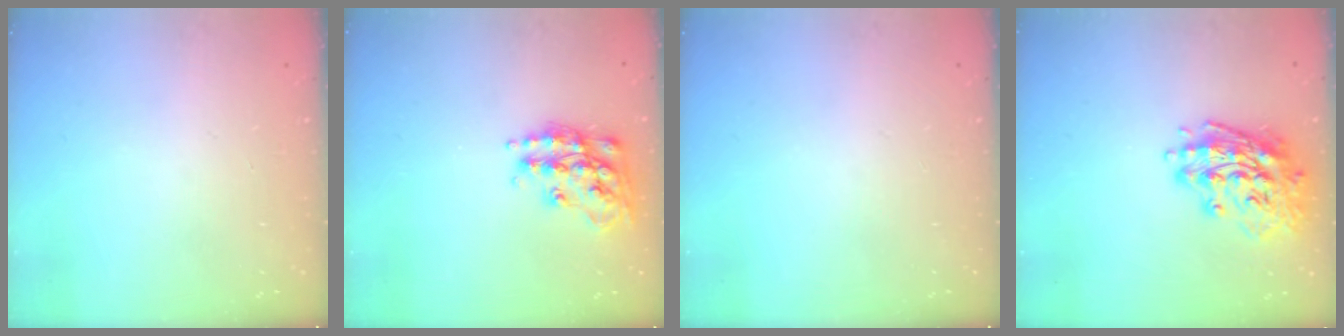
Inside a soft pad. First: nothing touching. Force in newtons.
{"total": 17.4, "press": 17.3, "slide": 1.2}
{"total": 0.0}
{"total": 16.2, "press": 16.0, "slide": 2.6}